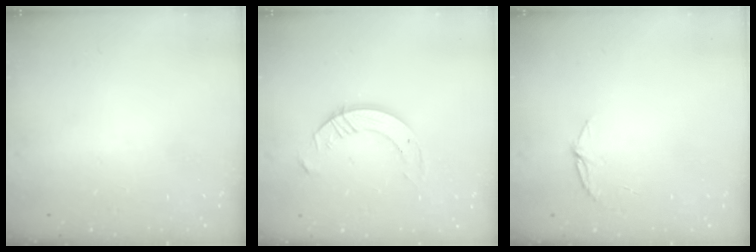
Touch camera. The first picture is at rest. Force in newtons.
{"total": 9.2, "press": 9.1, "slide": 0.8}
{"total": 4.8, "press": 4.8, "slide": 0.5}